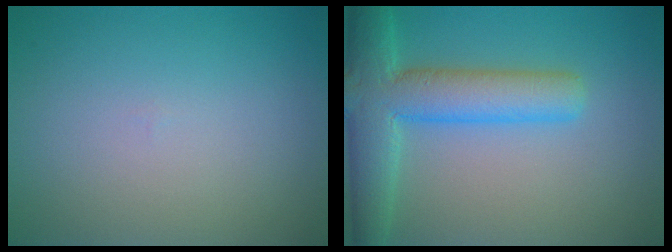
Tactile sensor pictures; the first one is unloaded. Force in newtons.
{"total": 7.5, "press": 7.5, "slide": 0.2}